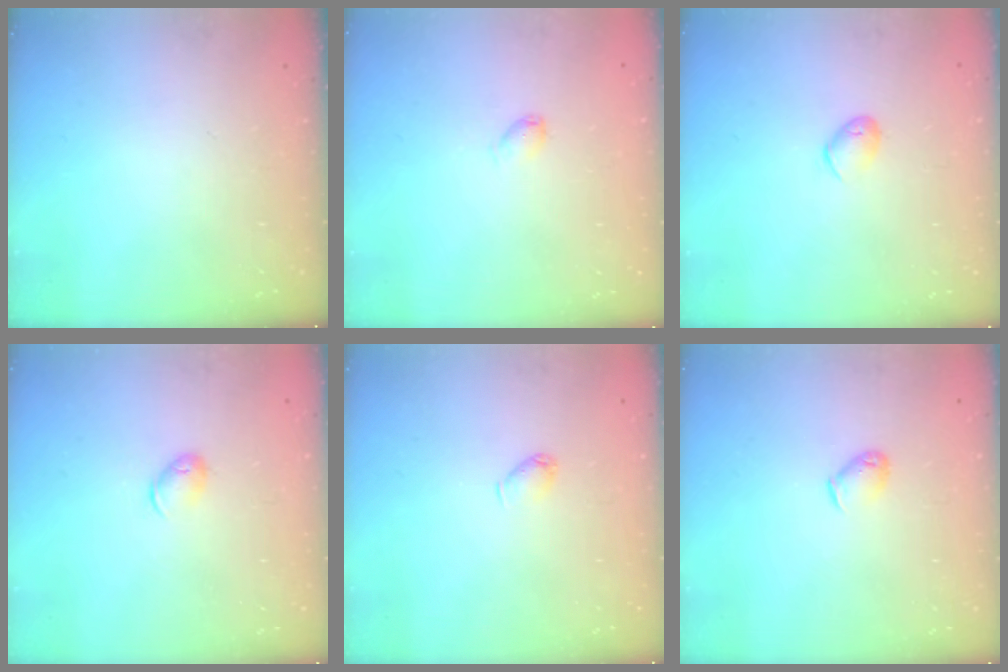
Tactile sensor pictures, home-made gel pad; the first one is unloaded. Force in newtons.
{"total": 2.9, "press": 2.9, "slide": 0.4}
{"total": 5.9, "press": 5.8, "slide": 0.7}
{"total": 8.1, "press": 8.0, "slide": 1.0}
{"total": 2.8, "press": 2.8, "slide": 0.4}
{"total": 3.9, "press": 3.8, "slide": 0.6}